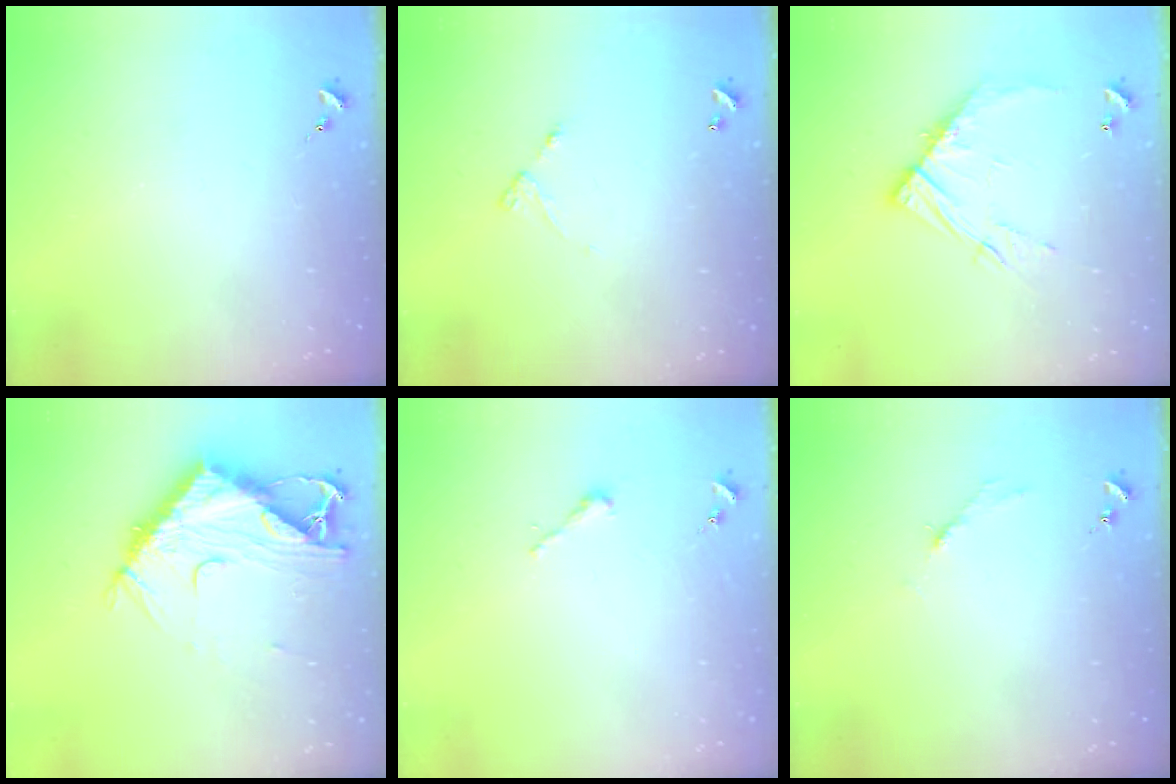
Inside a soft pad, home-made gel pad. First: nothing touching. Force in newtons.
{"total": 4.0, "press": 4.0, "slide": 0.3}
{"total": 12.4, "press": 12.3, "slide": 1.2}
{"total": 13.2, "press": 13.1, "slide": 1.4}
{"total": 2.5, "press": 2.5, "slide": 0.2}
{"total": 2.7, "press": 2.7, "slide": 0.4}